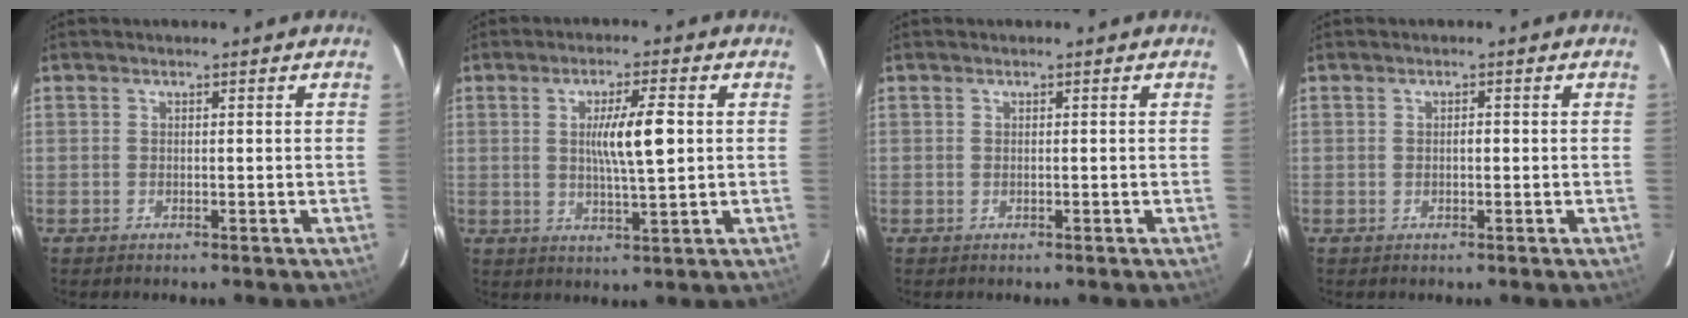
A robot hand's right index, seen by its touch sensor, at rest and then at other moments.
{"total": 7.1, "force": [1.0, 0.5, 7.0], "torque": [-0.121, 0.001, 0.018]}
{"total": 0.0}
{"total": 0.7, "force": [-0.1, 0.3, 0.6], "torque": [-0.011, 0.002, -0.002]}